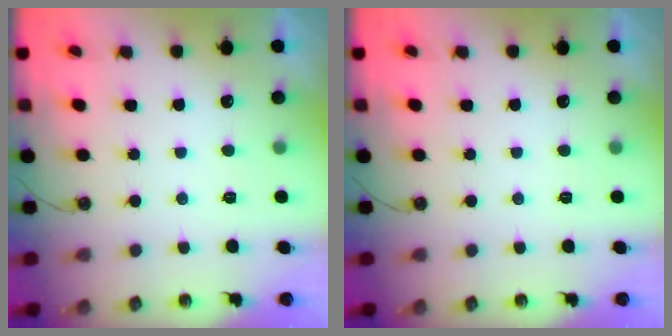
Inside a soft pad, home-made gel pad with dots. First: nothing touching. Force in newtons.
{"total": 0.0}